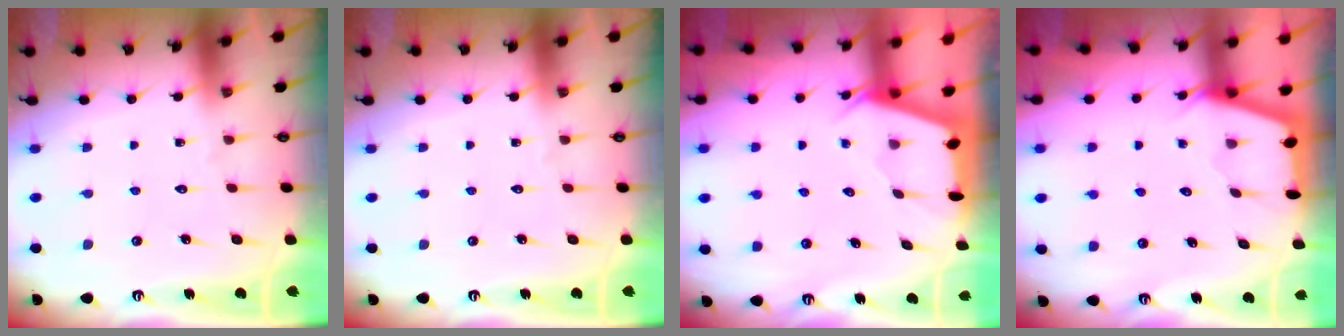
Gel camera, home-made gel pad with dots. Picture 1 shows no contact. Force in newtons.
{"total": 0.0}
{"total": 2.2, "press": 2.1, "slide": 0.3}
{"total": 2.4, "press": 2.4, "slide": 0.4}